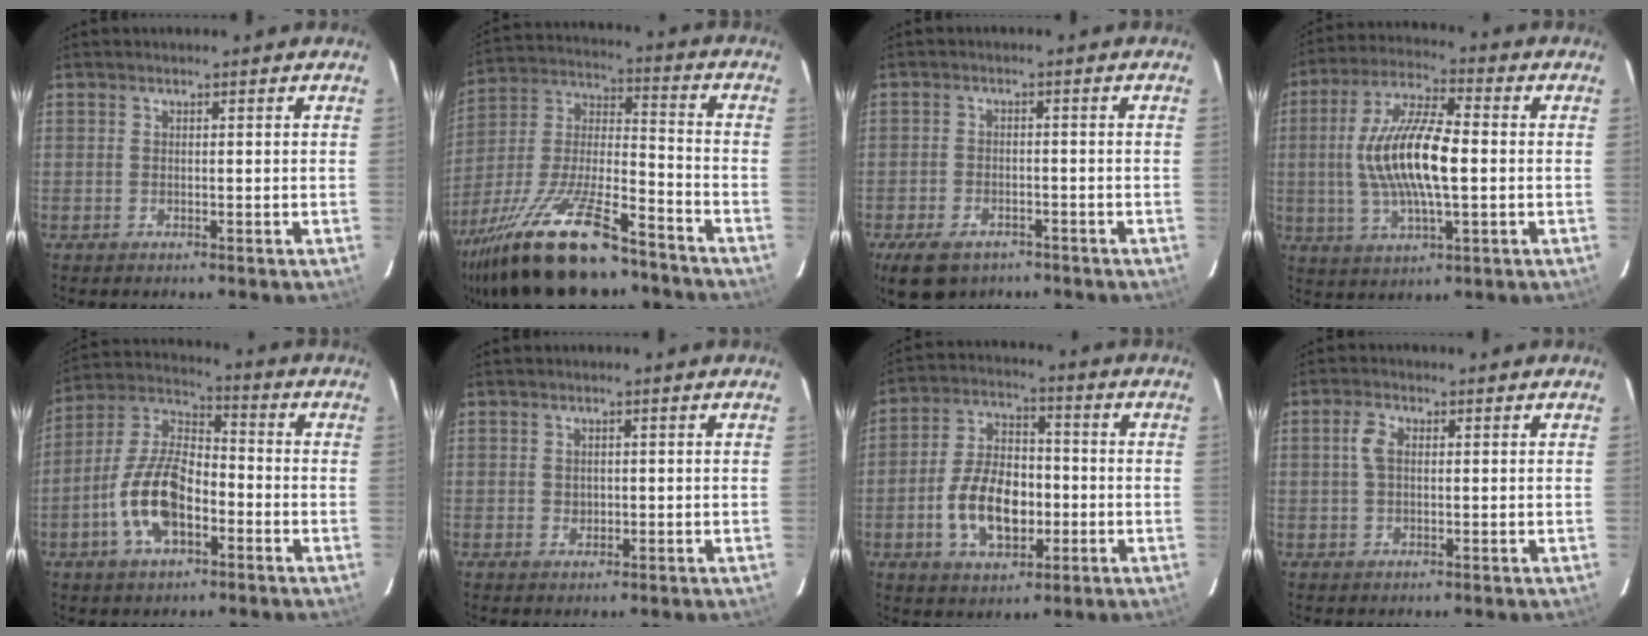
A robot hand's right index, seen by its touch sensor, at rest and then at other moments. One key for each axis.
{"total": 24.8, "fx": -17.7, "fy": 7.2, "fz": 15.8, "tx": -0.312, "ty": -0.026, "tz": -0.296}
{"total": 9.0, "fx": -6.1, "fy": 5.0, "fz": 4.3, "tx": -0.107, "ty": -0.010, "tz": -0.099}
{"total": 15.0, "fx": -0.3, "fy": 4.7, "fz": 14.2, "tx": -0.283, "ty": 0.008, "tz": -0.007}
{"total": 13.4, "fx": -4.9, "fy": 6.7, "fz": 10.5, "tx": -0.217, "ty": 0.015, "tz": -0.090}
{"total": 1.2, "fx": 0.1, "fy": 1.2, "fz": 0.3, "tx": -0.002, "ty": 0.002, "tz": 0.003}
{"total": 12.6, "fx": -3.1, "fy": 7.4, "fz": 9.7, "tx": -0.196, "ty": 0.014, "tz": -0.047}
{"total": 3.1, "fx": 0.5, "fy": 1.9, "fz": 2.4, "tx": -0.051, "ty": 0.008, "tz": 0.010}